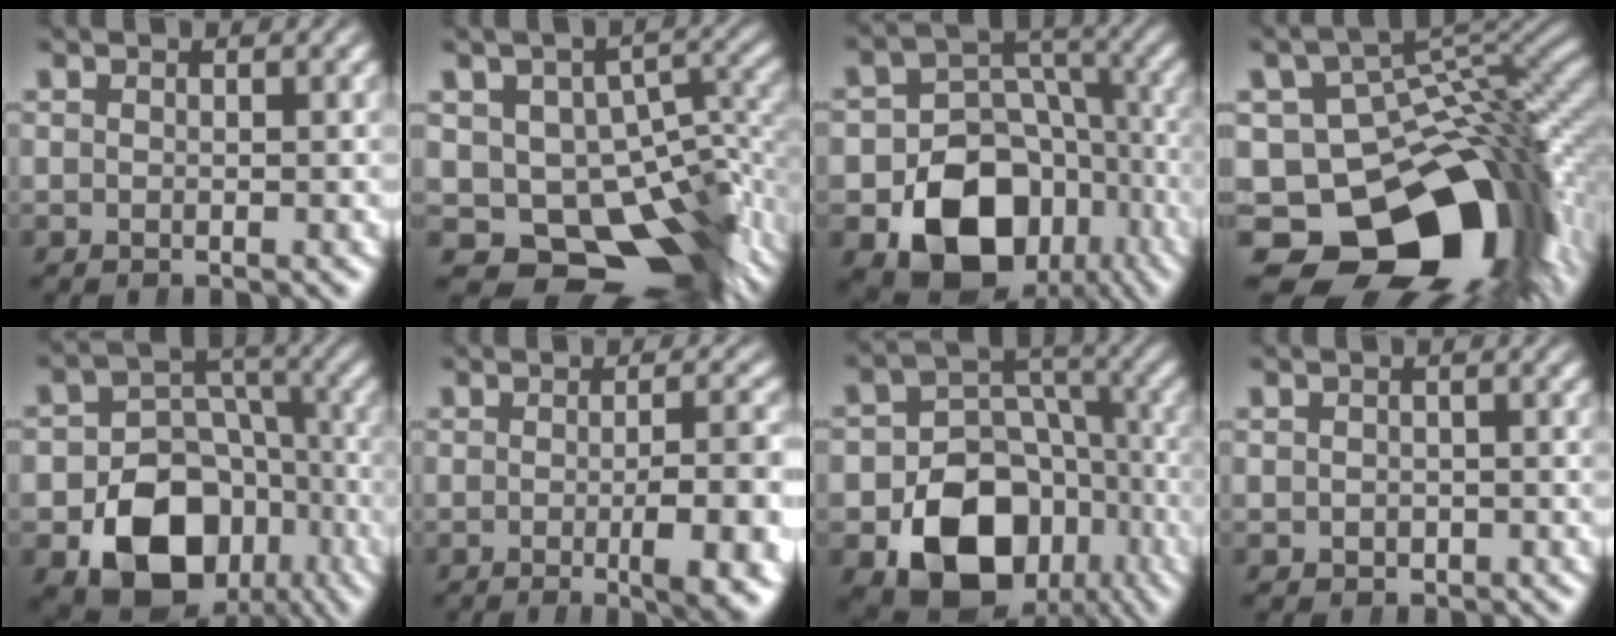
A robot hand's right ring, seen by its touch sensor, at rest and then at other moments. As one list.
[{"total": 20.0, "force": [-7.5, 14.6, 11.5], "torque": [-0.176, -0.085, -0.086]}, {"total": 15.1, "force": [-5.1, 11.3, 8.6], "torque": [-0.143, -0.057, -0.061]}, {"total": 27.1, "force": [-8.3, 18.4, 18.1], "torque": [-0.302, -0.091, -0.094]}, {"total": 12.5, "force": [-4.5, 9.2, 7.2], "torque": [-0.112, -0.045, -0.055]}, {"total": 6.1, "force": [-1.3, 0.7, 5.9], "torque": [-0.070, 0.004, -0.018]}, {"total": 14.2, "force": [-4.8, 10.4, 8.3], "torque": [-0.135, -0.051, -0.058]}, {"total": 1.4, "force": [-0.8, 1.2, 0.1], "torque": [0.005, -0.012, -0.003]}]